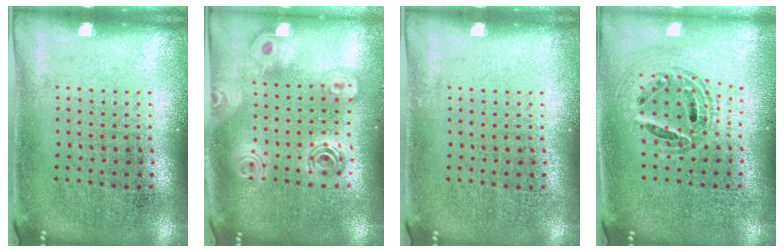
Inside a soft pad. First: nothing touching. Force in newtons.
{"total": 2.0, "press": 1.7, "slide": 1.2}
{"total": 0.0}
{"total": 0.8, "press": 0.8, "slide": 0.1}